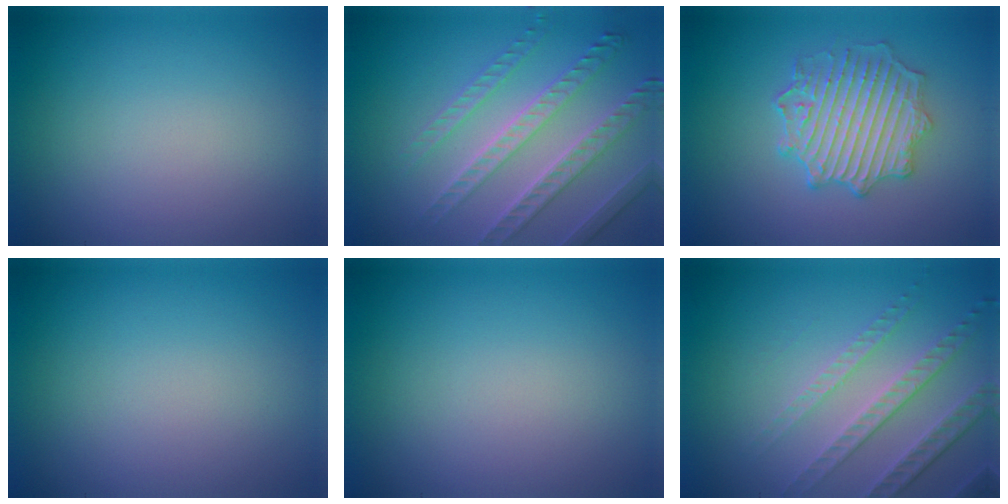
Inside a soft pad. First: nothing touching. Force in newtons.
{"total": 4.1, "press": 4.1, "slide": 0.2}
{"total": 4.8, "press": 4.5, "slide": 1.7}
{"total": 0.0}
{"total": 0.0}
{"total": 4.7, "press": 3.3, "slide": 3.3}